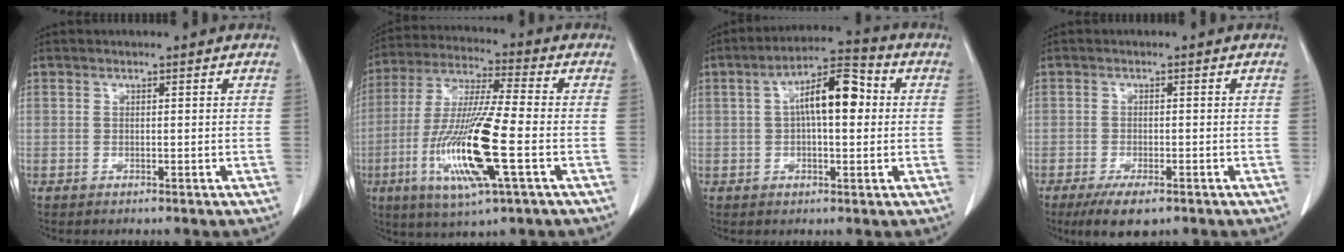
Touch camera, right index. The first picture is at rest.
{"total": 16.7, "force": [-4.8, 1.0, 16.0], "torque": [-0.330, -0.020, -0.088]}
{"total": 9.5, "force": [1.3, 3.0, 8.9], "torque": [-0.157, 0.032, 0.015]}
{"total": 5.3, "force": [-3.6, 1.7, 3.6], "torque": [-0.061, -0.009, -0.054]}